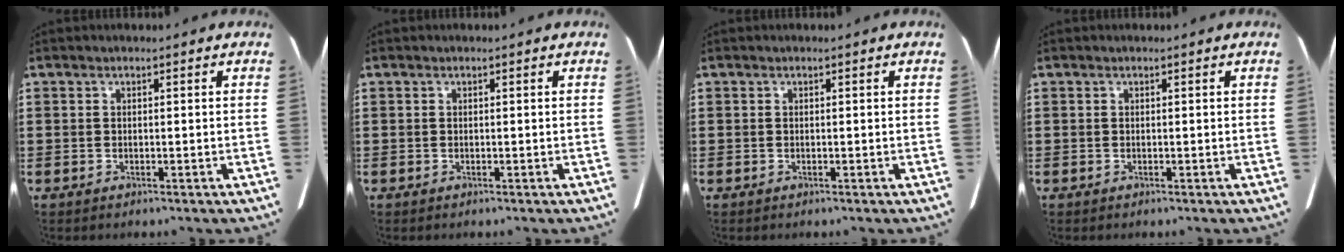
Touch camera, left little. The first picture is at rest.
{"total": 0.0}
{"total": 0.0}
{"total": 0.0}